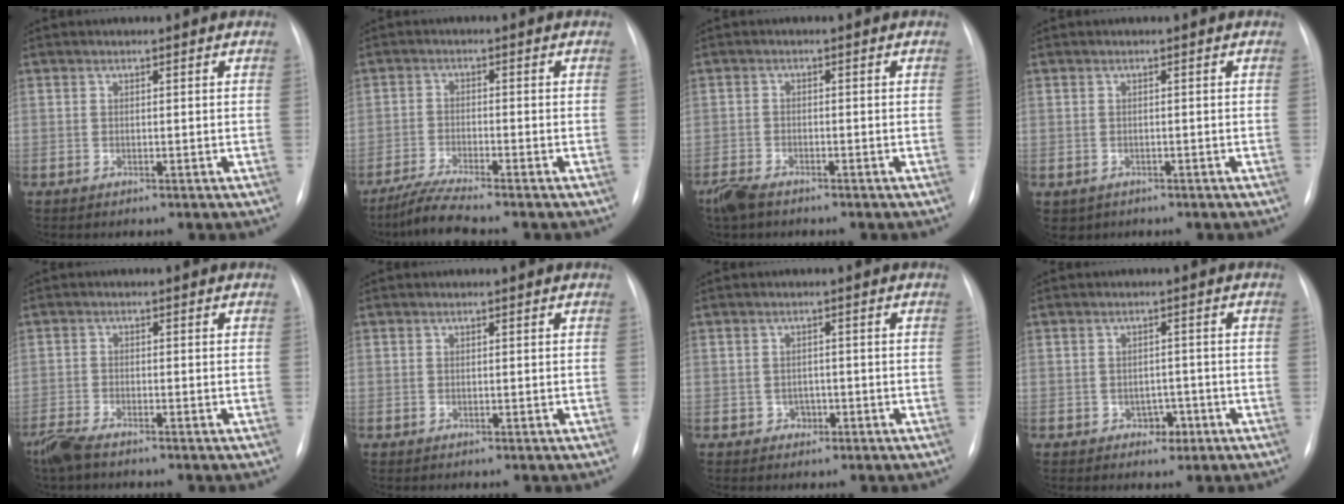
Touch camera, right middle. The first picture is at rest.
{"total": 4.9, "force": [-4.3, -1.0, 2.2], "torque": [-0.051, -0.023, -0.087]}
{"total": 4.2, "force": [-3.5, 1.4, 2.0], "torque": [-0.044, -0.010, -0.062]}
{"total": 1.9, "force": [-1.0, 1.6, 0.3], "torque": [-0.007, 0.001, -0.007]}
{"total": 4.2, "force": [-3.5, 0.7, 2.2], "torque": [-0.053, -0.014, -0.068]}
{"total": 0.0}
{"total": 1.3, "force": [-0.6, 1.1, 0.4], "torque": [-0.002, 0.005, -0.008]}
{"total": 2.3, "force": [-1.1, 1.6, 1.2], "torque": [-0.010, 0.006, -0.010]}